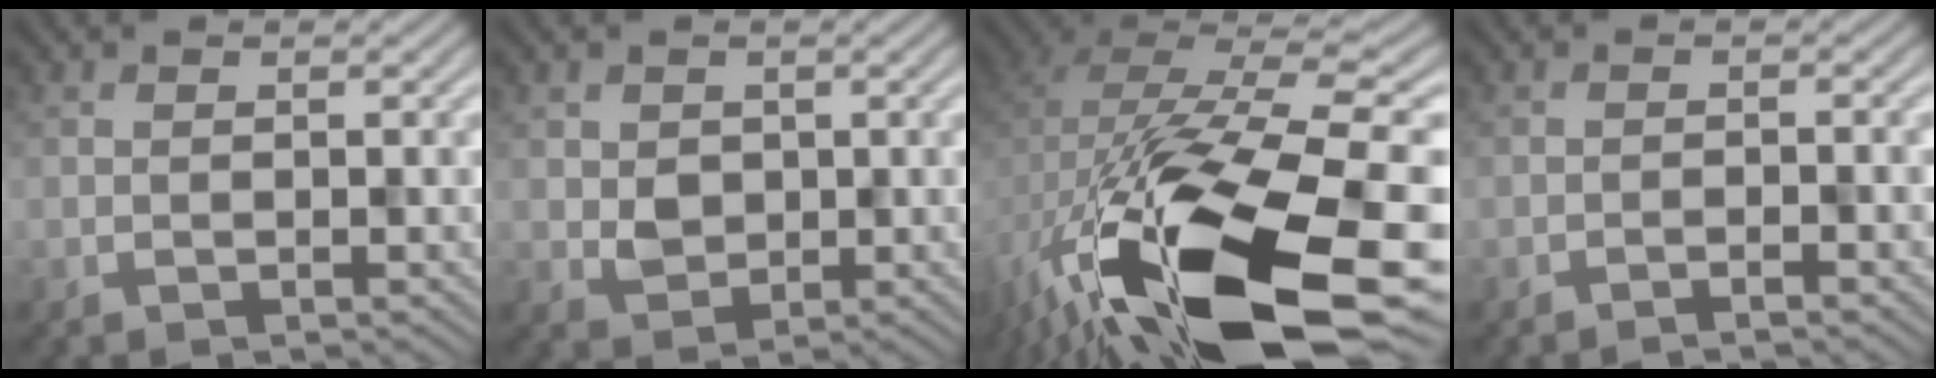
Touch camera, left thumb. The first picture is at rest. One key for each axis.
{"total": 2.0, "fx": 0.9, "fy": 1.8, "fz": -0.3, "tx": -0.006, "ty": -0.006, "tz": 0.022}
{"total": 18.7, "fx": -8.9, "fy": 8.5, "fz": 14.1, "tx": -0.307, "ty": -0.053, "tz": -0.116}
{"total": 2.0, "fx": -1.7, "fy": -0.1, "fz": 1.0, "tx": -0.016, "ty": 0.011, "tz": -0.031}